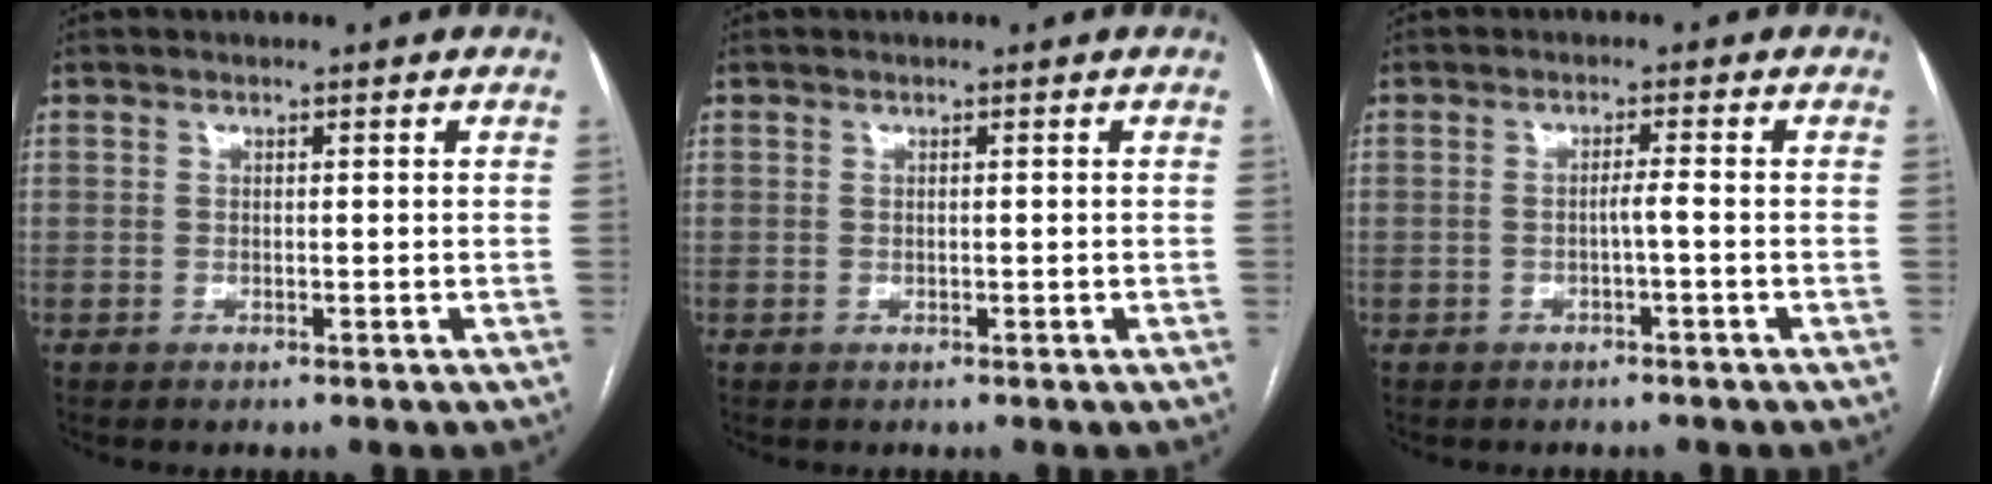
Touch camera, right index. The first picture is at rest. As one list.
[{"total": 0.0}, {"total": 1.5, "force": [-0.6, -0.2, 1.4], "torque": [-0.022, 0.002, -0.011]}]